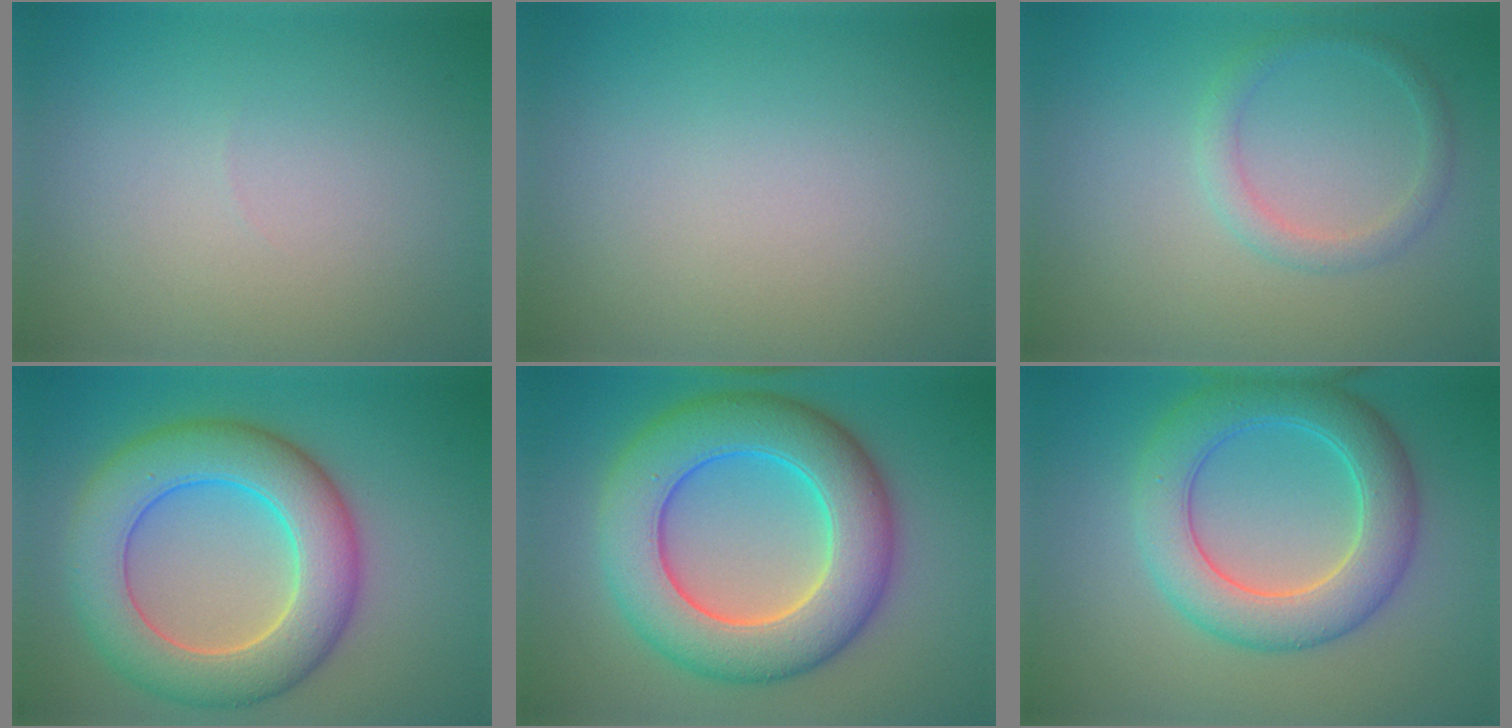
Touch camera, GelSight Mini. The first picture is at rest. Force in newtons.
{"total": 0.0}
{"total": 1.9, "press": 1.9, "slide": 0.1}
{"total": 9.0, "press": 9.0, "slide": 0.7}
{"total": 10.5, "press": 10.5, "slide": 0.3}
{"total": 6.5, "press": 6.5, "slide": 0.0}